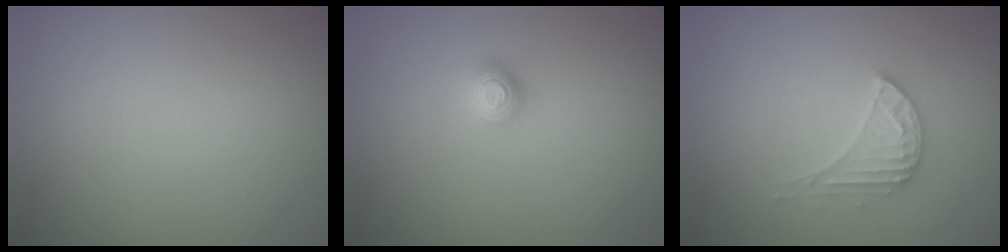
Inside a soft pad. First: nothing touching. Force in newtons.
{"total": 1.2, "press": 1.1, "slide": 0.3}
{"total": 2.6, "press": 2.6, "slide": 0.2}